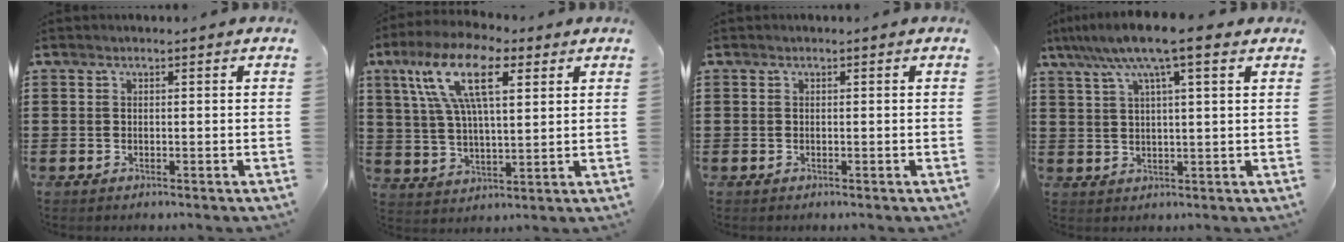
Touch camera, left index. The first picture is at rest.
{"total": 13.2, "force": [6.5, 5.0, 10.4], "torque": [-0.219, 0.004, 0.117]}
{"total": 0.0}
{"total": 8.9, "force": [5.7, 0.9, 6.8], "torque": [-0.145, -0.004, 0.098]}